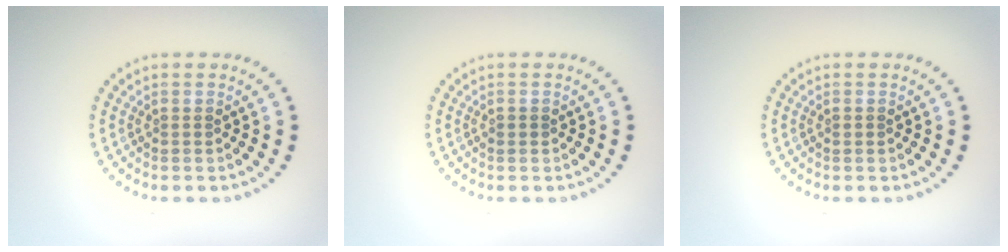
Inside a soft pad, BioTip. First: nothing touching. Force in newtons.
{"total": 0.7, "press": 0.7, "slide": 0.2}
{"total": 0.5, "press": 0.5, "slide": 0.1}